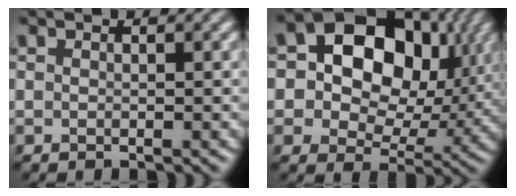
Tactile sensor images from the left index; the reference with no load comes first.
{"total": 14.4, "force": [3.7, 10.2, 9.4], "torque": [-0.136, 0.024, 0.059]}